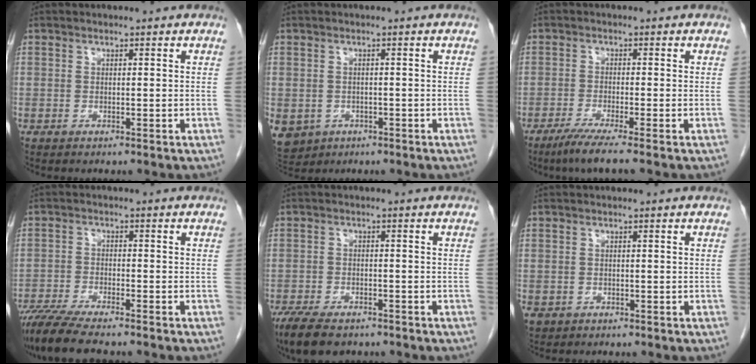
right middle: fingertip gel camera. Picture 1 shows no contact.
{"total": 6.6, "force": [-2.7, 5.6, 2.2], "torque": [-0.061, -0.005, -0.033]}
{"total": 5.1, "force": [-3.7, -0.8, 3.4], "torque": [-0.064, -0.017, -0.072]}
{"total": 8.3, "force": [-7.1, 0.5, 4.3], "torque": [-0.073, -0.020, -0.121]}
{"total": 8.6, "force": [-6.5, 3.4, 4.5], "torque": [-0.077, -0.011, -0.100]}
{"total": 1.4, "force": [-0.6, 1.2, 0.4], "torque": [-0.010, 0.001, -0.003]}